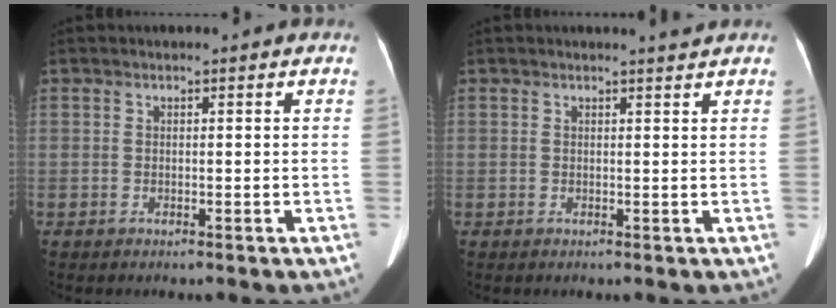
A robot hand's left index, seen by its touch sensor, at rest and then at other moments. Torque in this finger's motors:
{"motor_torque": [0.13, -0.22, -0.04, 0.03]}